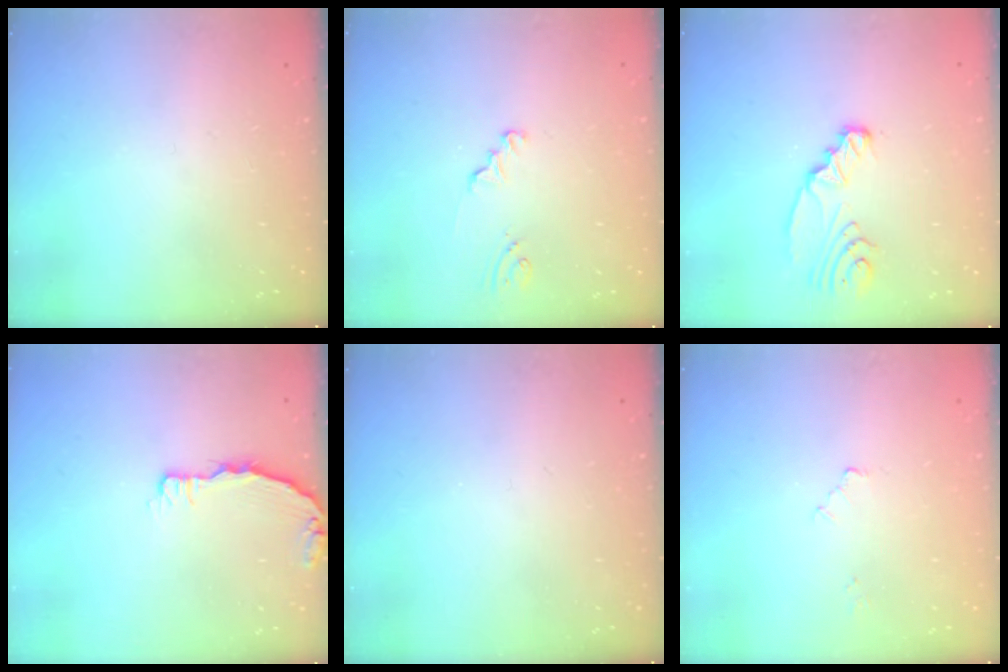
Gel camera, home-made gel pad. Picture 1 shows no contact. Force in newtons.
{"total": 1.5, "press": 1.5, "slide": 0.2}
{"total": 4.5, "press": 4.5, "slide": 0.4}
{"total": 3.2, "press": 3.2, "slide": 0.3}
{"total": 0.0}
{"total": 2.0, "press": 2.0, "slide": 0.3}